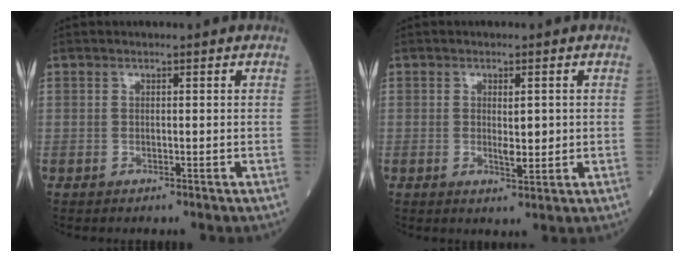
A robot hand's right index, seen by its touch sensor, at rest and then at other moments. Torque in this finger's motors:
{"motor_torque": [0.00, -0.03, 0.04, 0.00]}